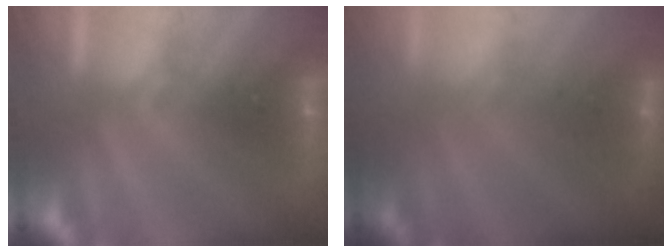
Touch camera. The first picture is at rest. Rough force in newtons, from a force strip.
{"total": 2.4}